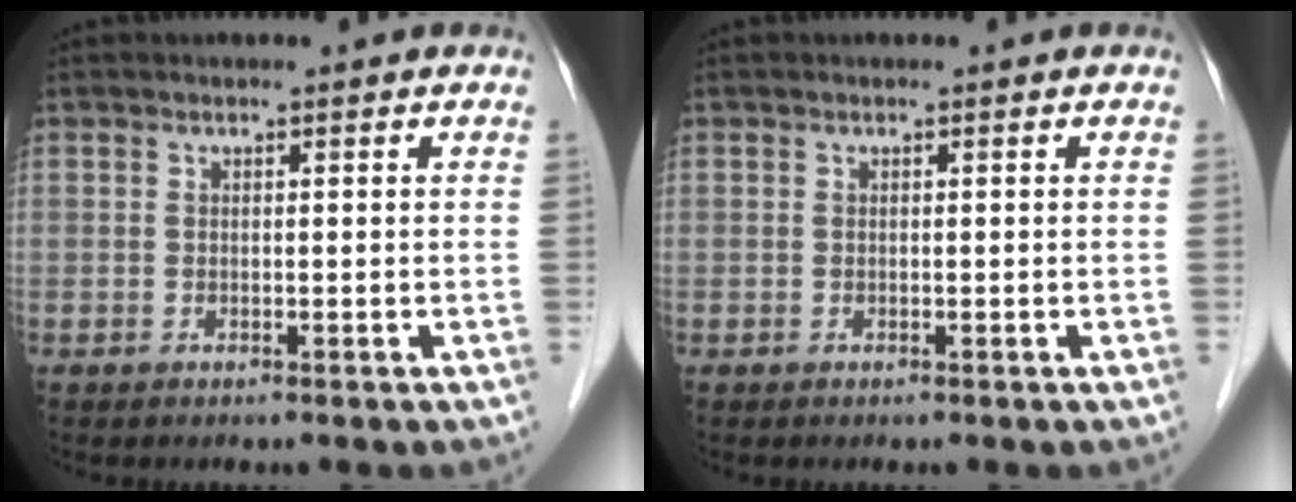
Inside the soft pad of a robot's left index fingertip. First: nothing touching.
{"total": 0.0}